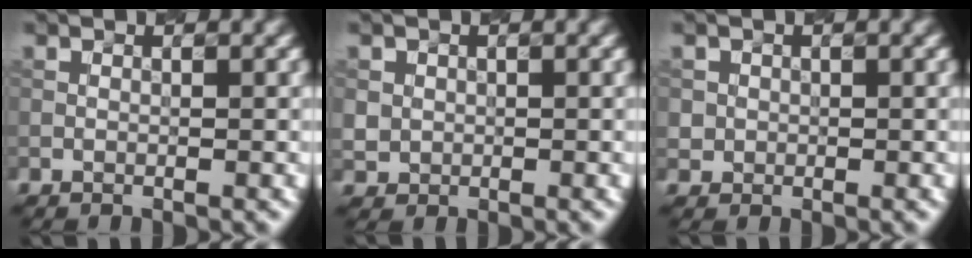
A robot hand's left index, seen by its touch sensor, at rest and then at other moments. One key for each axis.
{"total": 1.4, "fx": 0.1, "fy": 1.4, "fz": 0.1, "tx": 0.005, "ty": -0.005, "tz": 0.007}
{"total": 1.1, "fx": 0.0, "fy": 1.1, "fz": -0.1, "tx": 0.016, "ty": -0.003, "tz": 0.003}